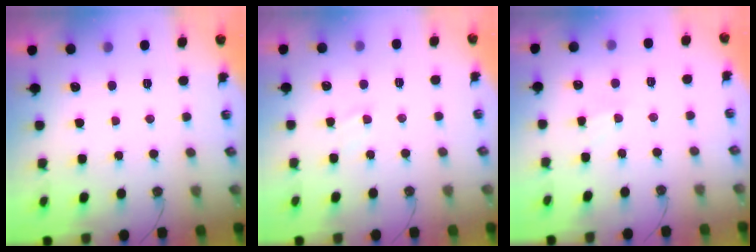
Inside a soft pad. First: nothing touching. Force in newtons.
{"total": 3.9, "press": 3.9, "slide": 0.6}
{"total": 3.1, "press": 3.1, "slide": 0.6}